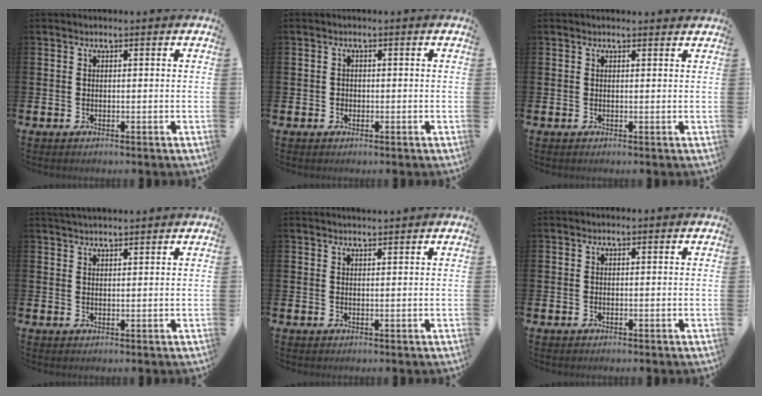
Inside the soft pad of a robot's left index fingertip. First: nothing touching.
{"total": 0.8, "force": [-0.2, 0.8, 0.1], "torque": [-0.005, 0.007, -0.005]}
{"total": 0.5, "force": [0.5, 0.1, 0.1], "torque": [0.006, -0.003, 0.008]}
{"total": 2.3, "force": [2.3, 0.2, 0.3], "torque": [-0.010, -0.007, 0.042]}
{"total": 1.3, "force": [1.3, -0.1, 0.1], "torque": [-0.003, -0.004, 0.024]}
{"total": 0.0}